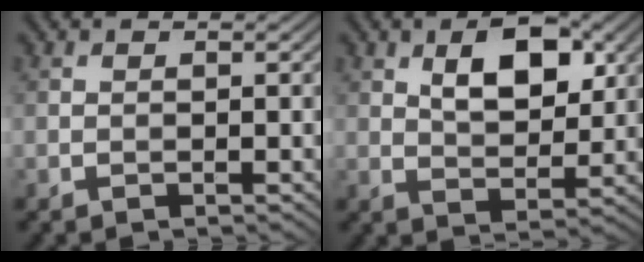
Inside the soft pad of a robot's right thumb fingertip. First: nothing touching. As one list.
[{"total": 7.3, "force": [2.9, 3.8, 5.6], "torque": [-0.092, -0.001, 0.048]}]